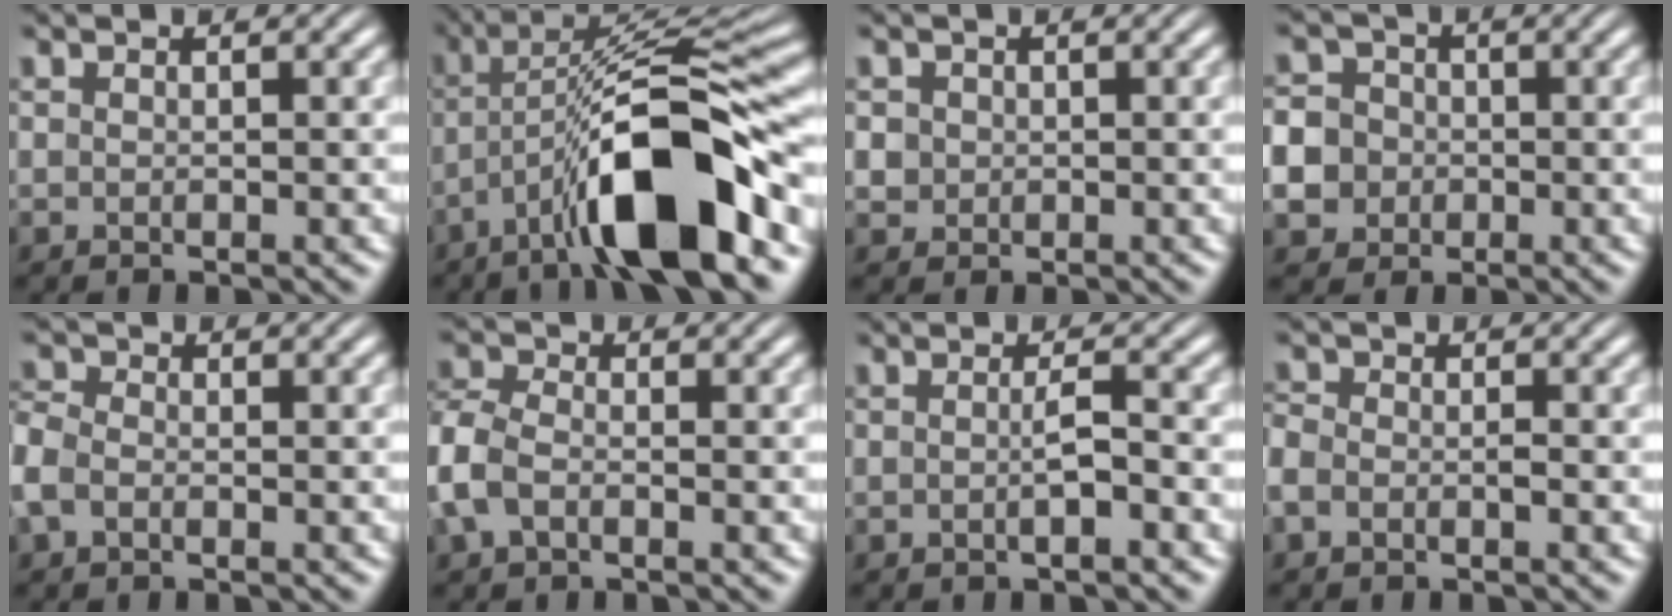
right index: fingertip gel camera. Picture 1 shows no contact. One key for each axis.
{"total": 11.0, "fx": -1.7, "fy": 3.7, "fz": 10.2, "tx": -0.163, "ty": -0.001, "tz": -0.025}
{"total": 2.7, "fx": -0.1, "fy": 2.6, "fz": 0.8, "tx": -0.030, "ty": -0.010, "tz": 0.003}
{"total": 8.5, "fx": -1.4, "fy": 7.8, "fz": 3.1, "tx": -0.079, "ty": -0.032, "tz": -0.022}
{"total": 2.8, "fx": -0.9, "fy": 2.2, "fz": 1.4, "tx": -0.048, "ty": -0.011, "tz": -0.015}
{"total": 4.4, "fx": -0.9, "fy": 3.6, "fz": 2.3, "tx": -0.072, "ty": -0.012, "tz": -0.016}
{"total": 1.6, "fx": -0.8, "fy": 0.0, "fz": 1.4, "tx": -0.019, "ty": 0.002, "tz": -0.017}
{"total": 2.2, "fx": -0.9, "fy": 1.7, "fz": 1.0, "tx": -0.035, "ty": -0.009, "tz": -0.017}